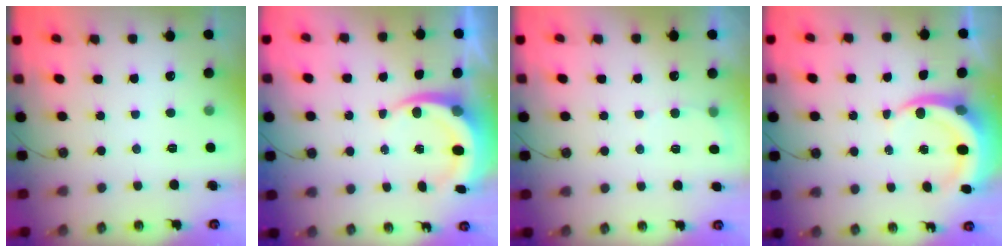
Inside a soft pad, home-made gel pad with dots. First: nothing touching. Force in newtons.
{"total": 7.5, "press": 7.3, "slide": 2.0}
{"total": 4.3, "press": 4.1, "slide": 1.3}
{"total": 6.8, "press": 6.7, "slide": 0.6}